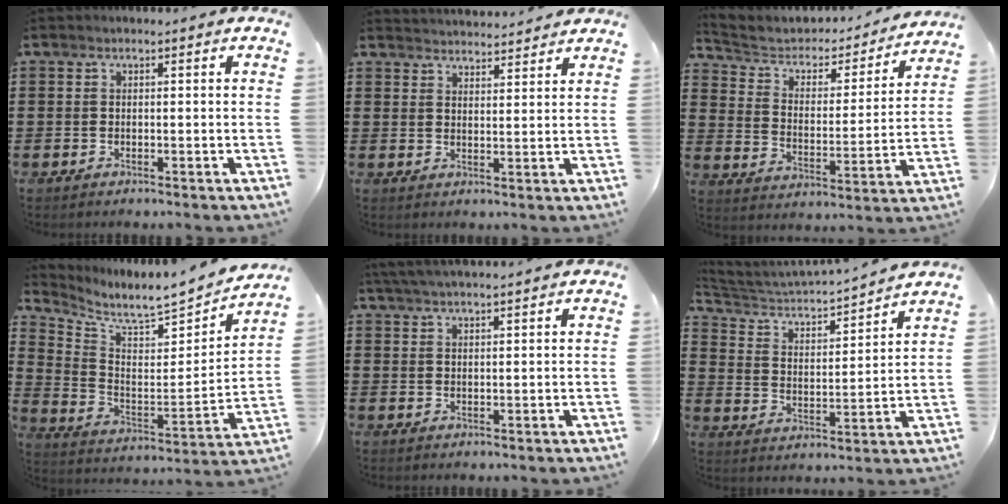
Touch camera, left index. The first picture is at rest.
{"total": 3.1, "force": [3.0, -0.3, -0.3], "torque": [-0.004, -0.015, 0.057]}
{"total": 3.7, "force": [3.0, 2.1, 0.9], "torque": [-0.044, -0.025, 0.042]}
{"total": 6.1, "force": [5.8, 0.2, 1.7], "torque": [-0.058, -0.062, 0.091]}
{"total": 3.3, "force": [3.2, -0.6, 0.7], "torque": [-0.024, -0.006, 0.060]}
{"total": 3.7, "force": [3.5, 0.4, 1.3], "torque": [-0.049, -0.035, 0.048]}